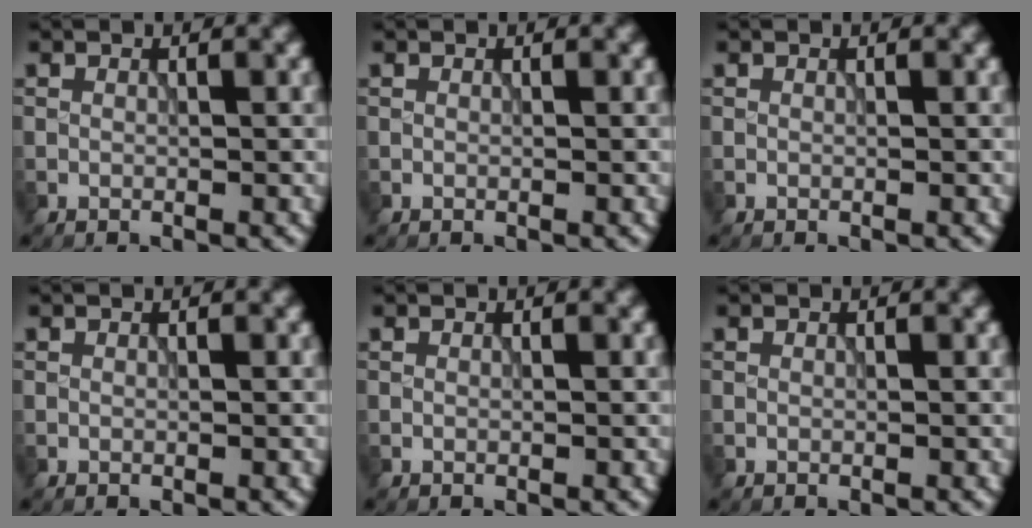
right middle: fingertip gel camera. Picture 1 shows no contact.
{"total": 0.0}
{"total": 0.0}
{"total": 0.0}
{"total": 0.0}
{"total": 0.0}